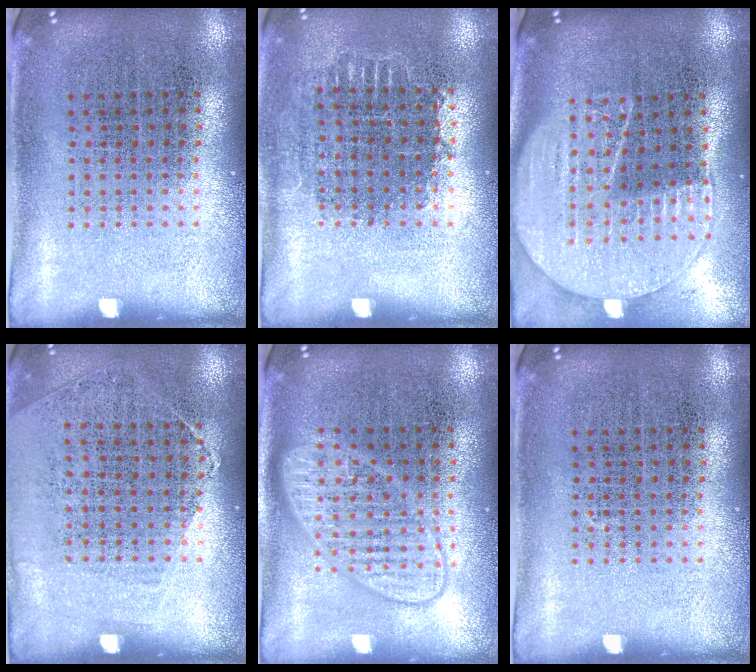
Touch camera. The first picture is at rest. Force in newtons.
{"total": 0.7, "press": 0.7, "slide": 0.1}
{"total": 2.0, "press": 1.8, "slide": 0.9}
{"total": 1.2, "press": 0.9, "slide": 0.7}
{"total": 2.0, "press": 1.9, "slide": 0.3}
{"total": 0.0}